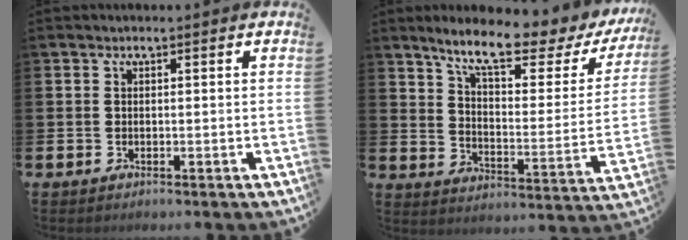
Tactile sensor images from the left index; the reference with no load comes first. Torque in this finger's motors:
{"motor_torque": [1.07, -1.07, 0.79, 0.21]}